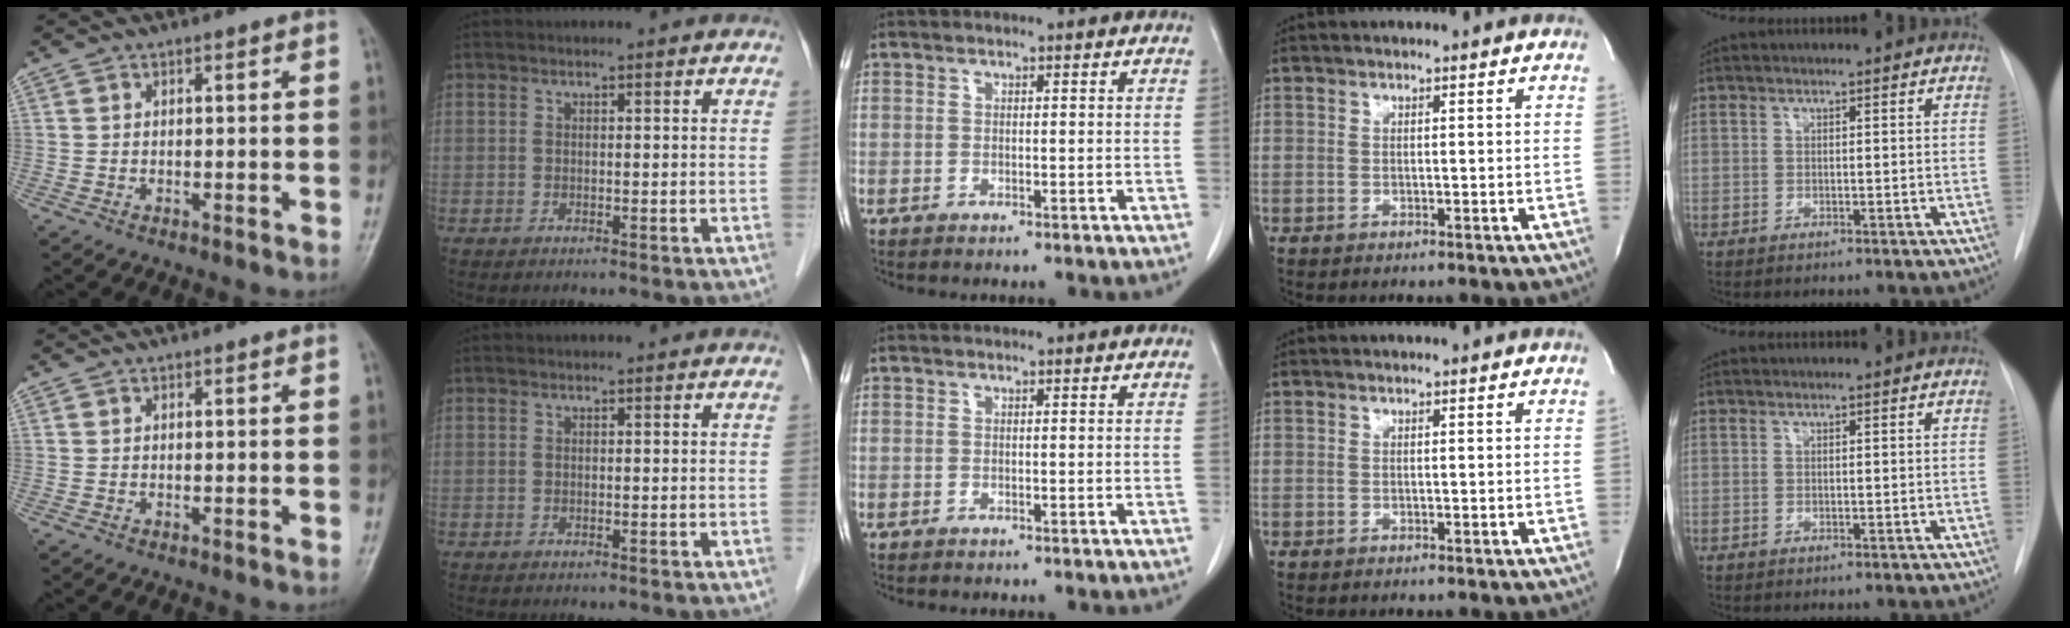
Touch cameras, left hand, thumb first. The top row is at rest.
{}